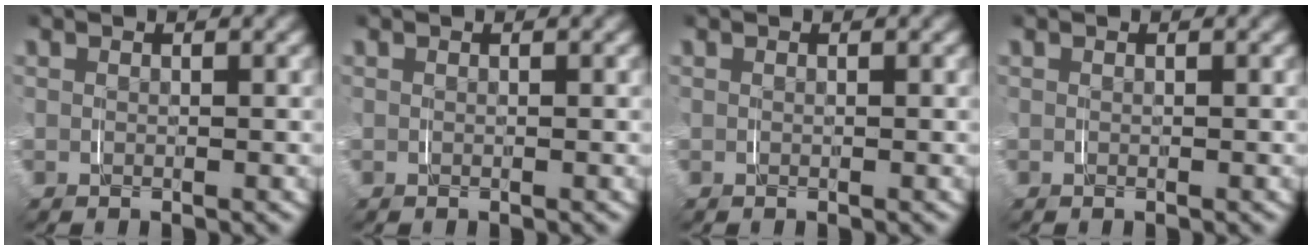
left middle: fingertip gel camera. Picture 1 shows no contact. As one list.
[{"total": 0.0}, {"total": 0.0}, {"total": 0.0}]